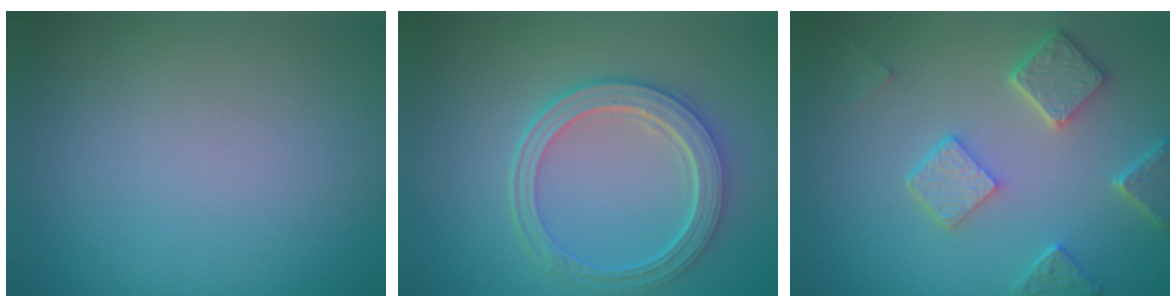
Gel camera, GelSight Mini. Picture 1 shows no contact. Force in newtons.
{"total": 4.6, "press": 3.7, "slide": 2.7}
{"total": 4.7, "press": 3.7, "slide": 2.9}